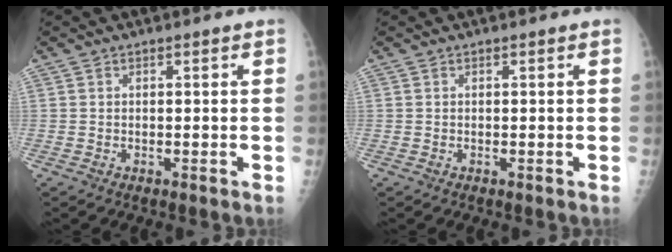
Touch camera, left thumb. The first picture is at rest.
{"total": 0.0}